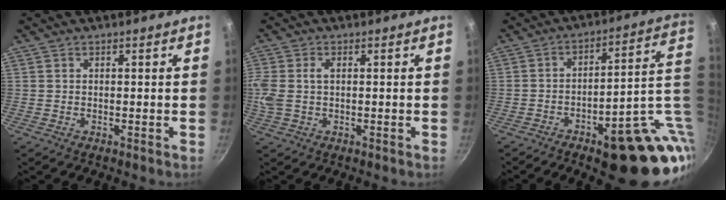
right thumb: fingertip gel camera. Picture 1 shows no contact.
{"total": 6.2, "force": [0.6, 3.8, 4.8], "torque": [-0.105, 0.007, 0.010]}
{"total": 23.7, "force": [-4.5, 9.2, 21.4], "torque": [-0.214, 0.013, -0.044]}